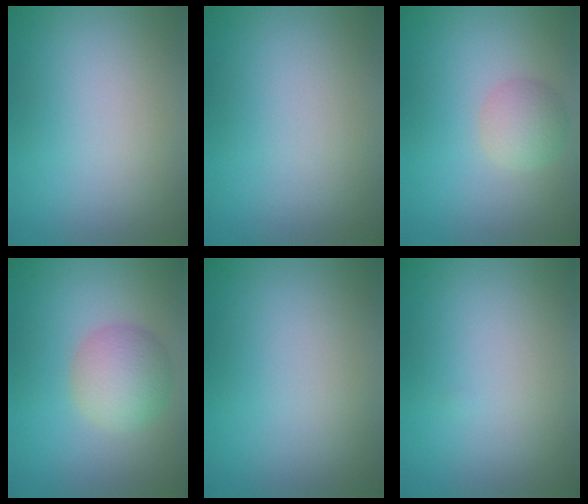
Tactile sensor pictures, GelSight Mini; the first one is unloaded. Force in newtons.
{"total": 0.0}
{"total": 2.6, "press": 2.6, "slide": 0.1}
{"total": 4.3, "press": 4.3, "slide": 0.1}
{"total": 0.0}
{"total": 0.0}